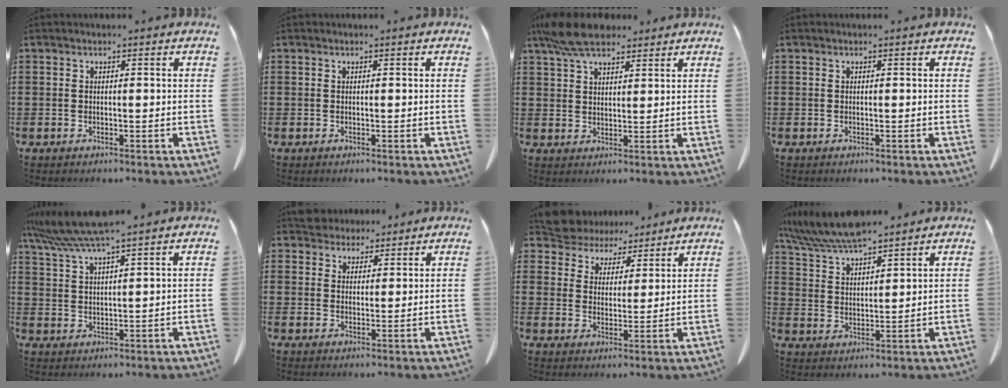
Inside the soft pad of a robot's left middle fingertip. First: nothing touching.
{"total": 0.0}
{"total": 7.9, "force": [6.2, 2.5, 4.1], "torque": [-0.097, -0.006, 0.119]}
{"total": 0.0}
{"total": 6.9, "force": [5.8, -0.2, 3.8], "torque": [-0.090, -0.020, 0.106]}
{"total": 3.8, "force": [3.6, 1.3, 0.0], "torque": [-0.004, -0.008, 0.070]}
{"total": 6.2, "force": [5.8, 2.2, 0.0], "torque": [-0.037, -0.032, 0.108]}
{"total": 8.1, "force": [7.2, 1.2, 3.5], "torque": [-0.092, -0.027, 0.132]}